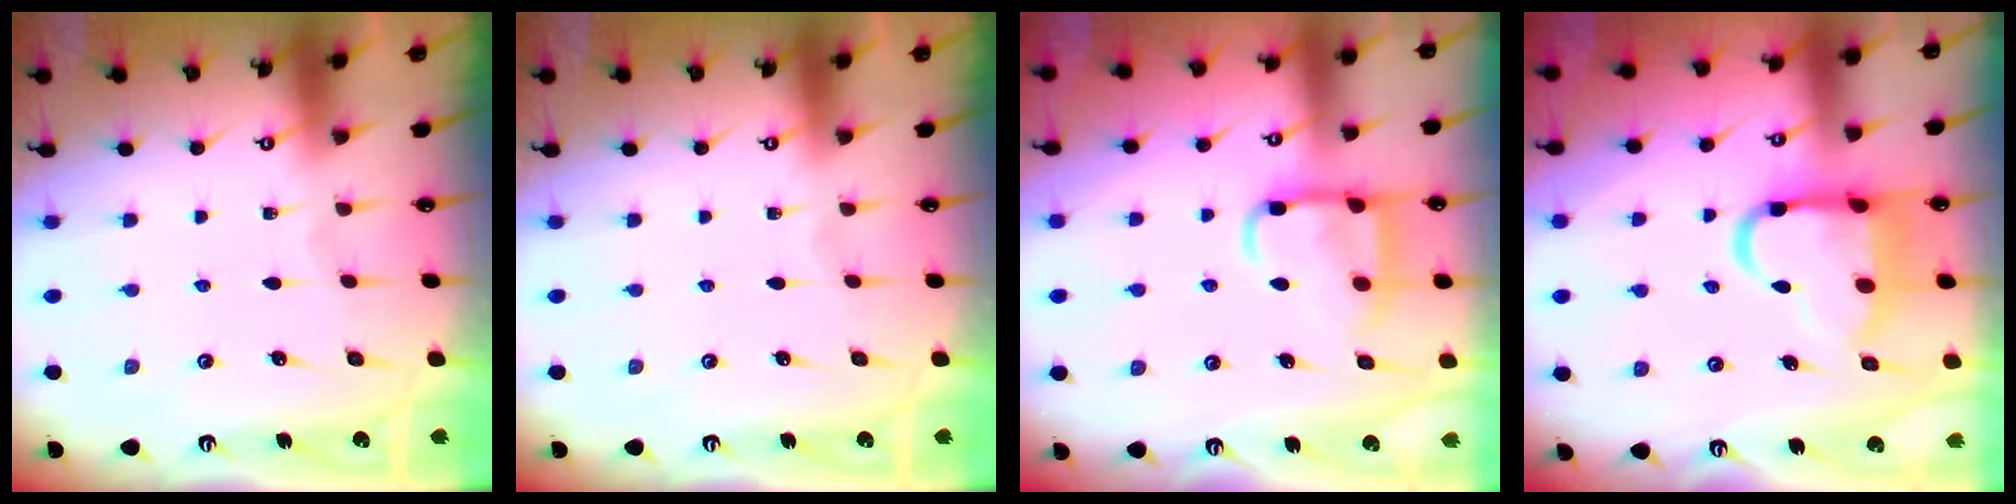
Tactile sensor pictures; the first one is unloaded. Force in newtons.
{"total": 0.0}
{"total": 12.4, "press": 12.3, "slide": 1.4}
{"total": 14.8, "press": 14.7, "slide": 1.7}